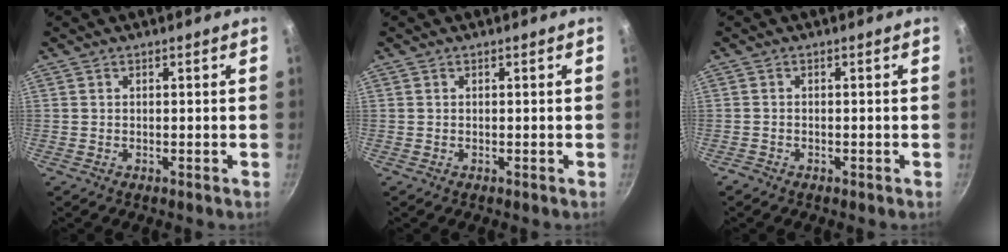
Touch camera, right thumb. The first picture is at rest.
{"total": 0.0}
{"total": 0.9, "force": [-0.8, 0.5, 0.2], "torque": [-0.011, 0.009, -0.015]}